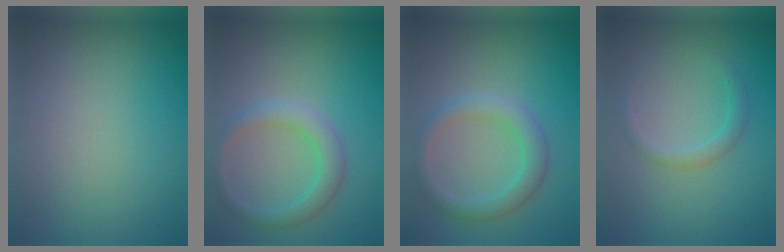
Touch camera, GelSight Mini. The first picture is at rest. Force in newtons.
{"total": 2.9, "press": 2.9, "slide": 0.1}
{"total": 3.0, "press": 3.0, "slide": 0.1}
{"total": 1.6, "press": 1.6, "slide": 0.1}